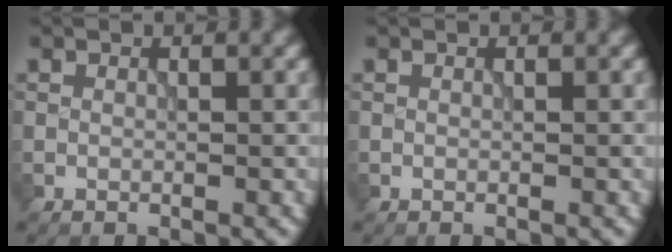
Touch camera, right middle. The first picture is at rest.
{"total": 0.0}